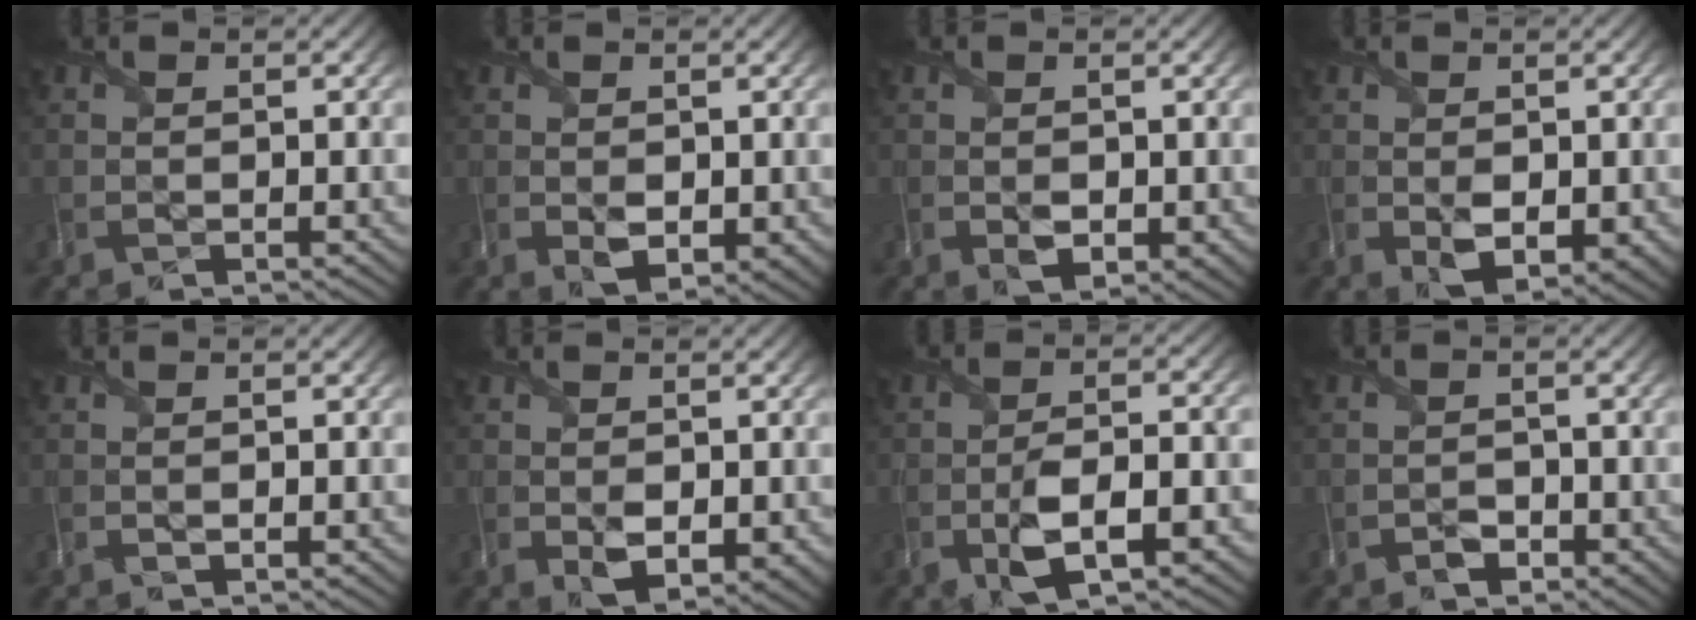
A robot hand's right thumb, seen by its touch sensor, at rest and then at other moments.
{"total": 3.0, "force": [0.1, 2.0, 2.3], "torque": [-0.051, -0.015, 0.008]}
{"total": 2.8, "force": [-0.3, 1.9, 2.0], "torque": [-0.045, -0.015, -0.002]}
{"total": 3.7, "force": [-0.2, 2.3, 2.9], "torque": [-0.060, -0.017, 0.004]}
{"total": 0.9, "force": [-0.4, 0.4, 0.7], "torque": [-0.017, -0.004, -0.007]}
{"total": 3.7, "force": [-0.6, 2.3, 2.9], "torque": [-0.061, -0.018, -0.003]}
{"total": 8.2, "force": [-3.2, 3.1, 6.9], "torque": [-0.129, -0.005, -0.060]}
{"total": 2.1, "force": [-1.5, 1.3, 0.8], "torque": [-0.013, -0.001, -0.029]}